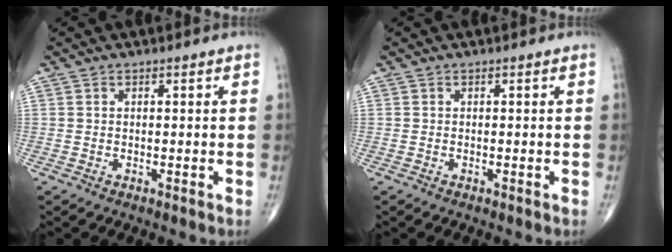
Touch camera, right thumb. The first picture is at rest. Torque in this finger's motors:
{"motor_torque": [0.42, -0.11, 0.07, -0.09, 0.00]}